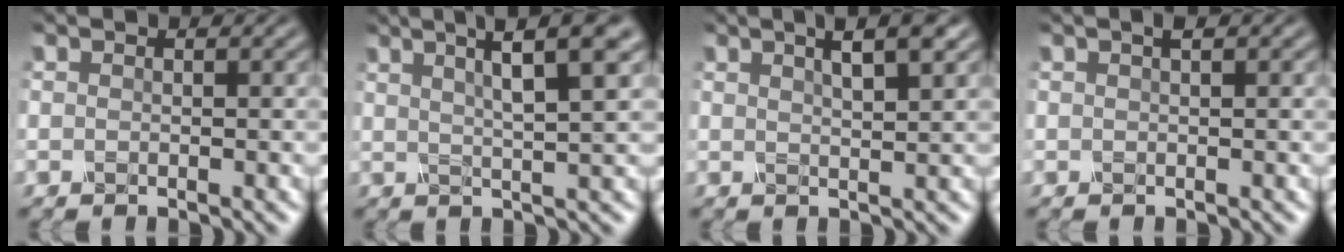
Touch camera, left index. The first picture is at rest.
{"total": 7.0, "force": [3.4, 1.4, 5.9], "torque": [-0.074, 0.022, 0.044]}
{"total": 4.9, "force": [2.7, 1.5, 3.8], "torque": [-0.032, 0.020, 0.021]}
{"total": 1.4, "force": [0.6, 0.5, 1.2], "torque": [-0.006, 0.002, -0.002]}